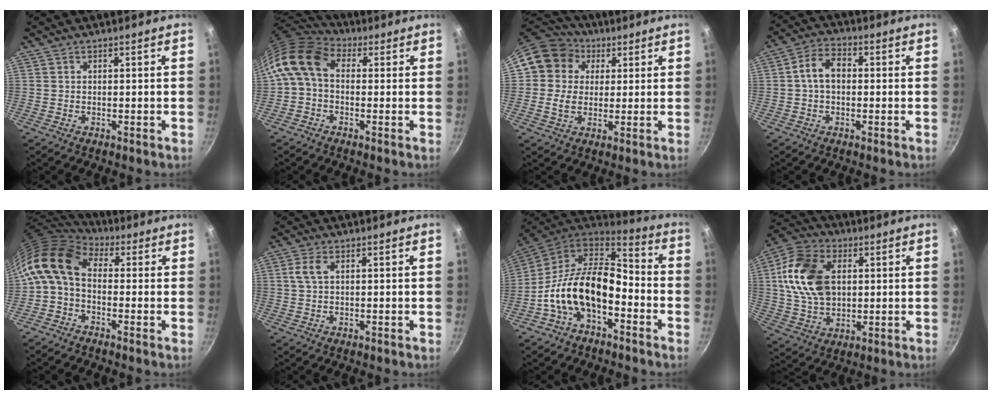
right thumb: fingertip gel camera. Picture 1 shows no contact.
{"total": 10.6, "force": [1.1, 7.5, 7.4], "torque": [-0.140, 0.025, -0.001]}
{"total": 12.3, "force": [4.0, 10.5, 5.0], "torque": [-0.070, 0.014, 0.054]}
{"total": 6.7, "force": [0.2, 4.6, 4.8], "torque": [-0.073, 0.022, -0.008]}
{"total": 10.8, "force": [0.2, 7.3, 8.0], "torque": [-0.152, 0.026, -0.021]}
{"total": 3.1, "force": [0.8, 1.5, 2.5], "torque": [-0.057, 0.007, 0.016]}
{"total": 17.4, "force": [-4.7, 10.4, 13.2], "torque": [-0.216, 0.055, -0.098]}
{"total": 18.1, "force": [3.3, 12.3, 12.9], "torque": [-0.224, 0.001, 0.056]}